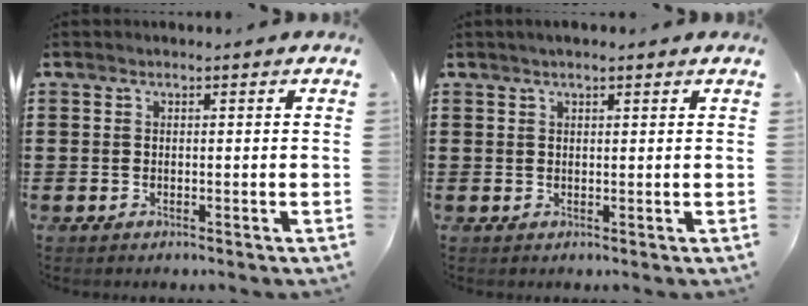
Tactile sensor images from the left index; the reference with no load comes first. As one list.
[{"total": 1.4, "force": [1.1, 0.2, 0.9], "torque": [-0.018, 0.003, 0.019]}]